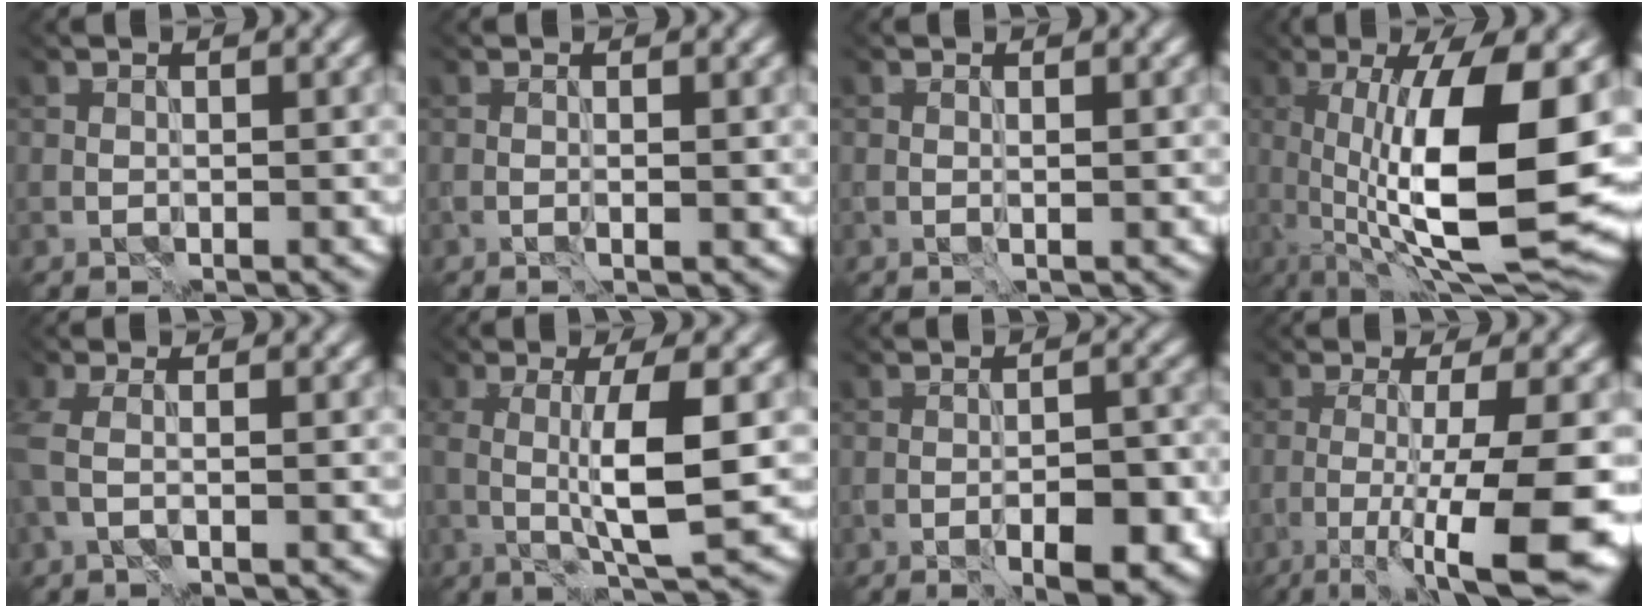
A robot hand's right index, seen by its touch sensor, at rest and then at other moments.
{"total": 0.7, "force": [-0.3, -0.3, 0.6], "torque": [-0.011, -0.005, -0.004]}
{"total": 0.0}
{"total": 13.6, "force": [-0.5, 3.5, 13.1], "torque": [-0.211, -0.015, -0.008]}
{"total": 1.5, "force": [-0.3, 0.2, 1.5], "torque": [-0.046, -0.001, -0.013]}
{"total": 5.5, "force": [-0.4, 0.5, 5.4], "torque": [-0.102, -0.009, -0.005]}
{"total": 4.7, "force": [-2.3, 1.1, 4.0], "torque": [-0.056, -0.010, -0.029]}
{"total": 10.6, "force": [-3.5, 1.7, 9.9], "torque": [-0.138, -0.021, -0.048]}